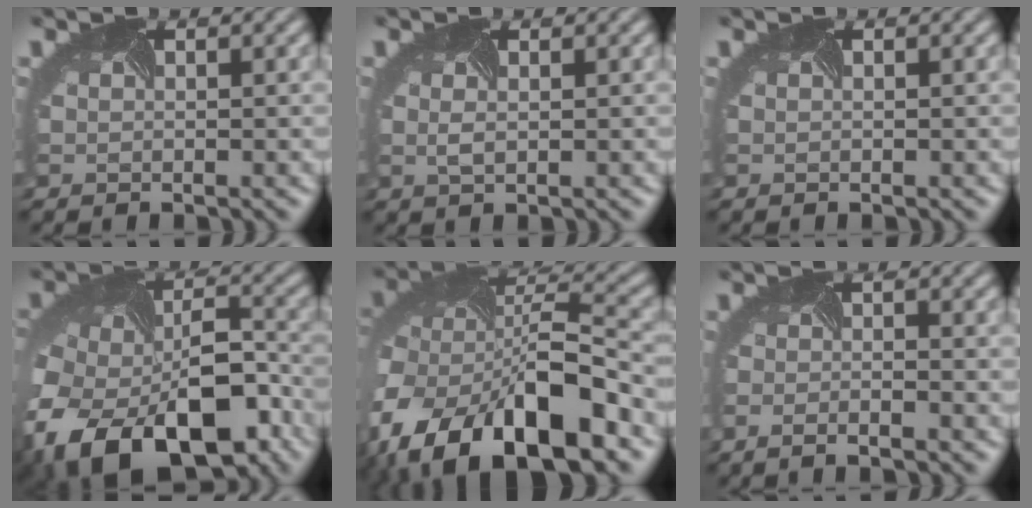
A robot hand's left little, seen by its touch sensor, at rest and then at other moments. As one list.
[{"total": 1.1, "force": [0.3, 0.5, 0.9], "torque": [-0.019, -0.003, 0.004]}, {"total": 0.0}, {"total": 14.9, "force": [-7.4, 8.8, 9.6], "torque": [-0.192, -0.052, -0.106]}, {"total": 17.0, "force": [-9.4, 8.7, 11.1], "torque": [-0.225, -0.025, -0.149]}, {"total": 1.8, "force": [-1.4, 0.1, 1.1], "torque": [-0.018, -0.015, -0.025]}]